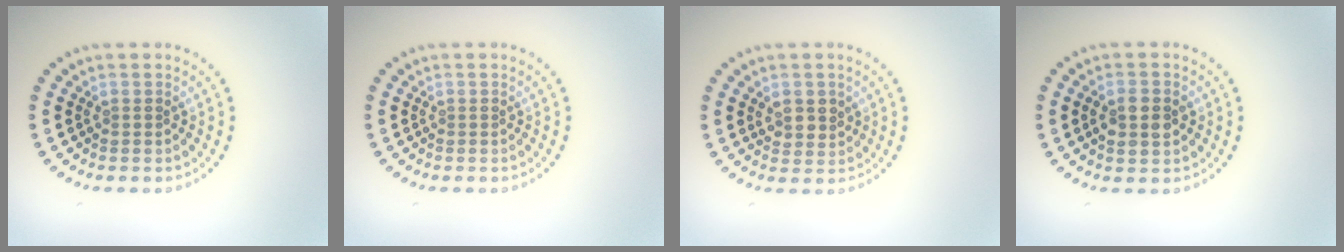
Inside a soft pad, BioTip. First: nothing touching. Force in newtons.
{"total": 0.0}
{"total": 2.0, "press": 1.9, "slide": 0.7}
{"total": 2.8, "press": 2.8, "slide": 0.1}